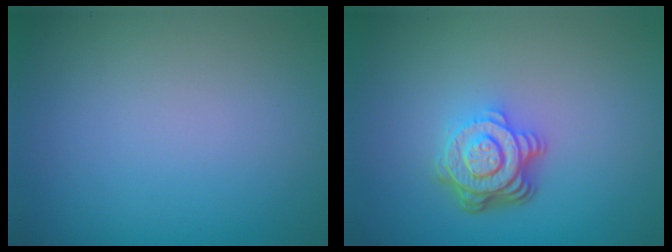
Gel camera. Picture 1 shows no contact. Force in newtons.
{"total": 5.0, "press": 3.6, "slide": 3.6}